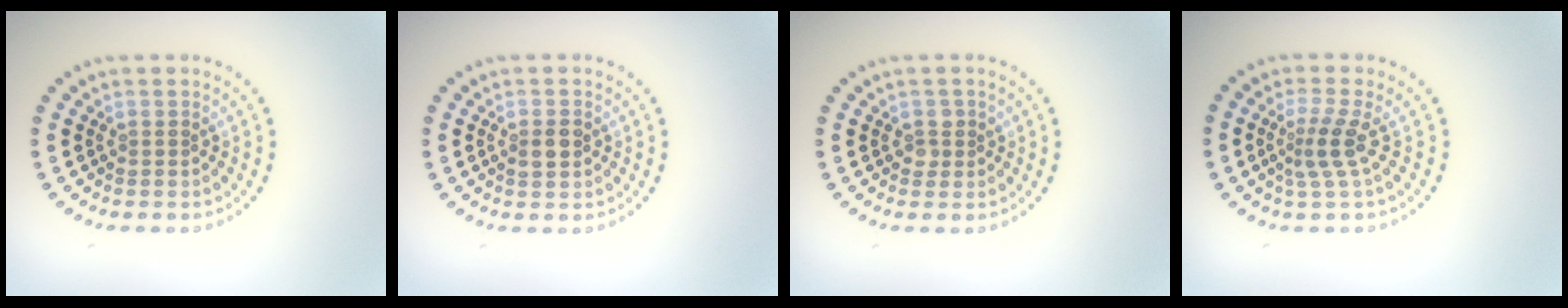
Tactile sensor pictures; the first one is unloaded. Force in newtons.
{"total": 1.6, "press": 1.6, "slide": 0.1}
{"total": 1.1, "press": 1.0, "slide": 0.4}
{"total": 2.4, "press": 1.7, "slide": 1.7}